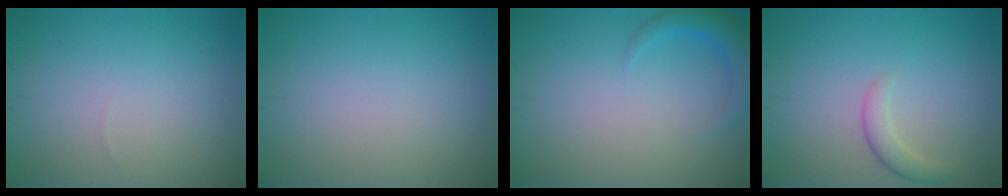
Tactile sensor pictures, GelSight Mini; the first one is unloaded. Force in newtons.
{"total": 0.0}
{"total": 2.5, "press": 2.5, "slide": 0.3}
{"total": 1.9, "press": 1.9, "slide": 0.2}